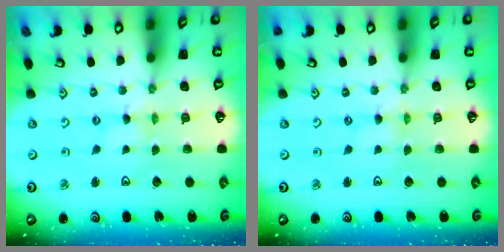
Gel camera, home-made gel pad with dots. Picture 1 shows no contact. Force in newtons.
{"total": 0.0}